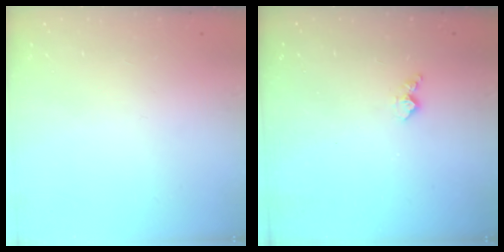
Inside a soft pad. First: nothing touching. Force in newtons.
{"total": 3.7, "press": 3.6, "slide": 0.5}